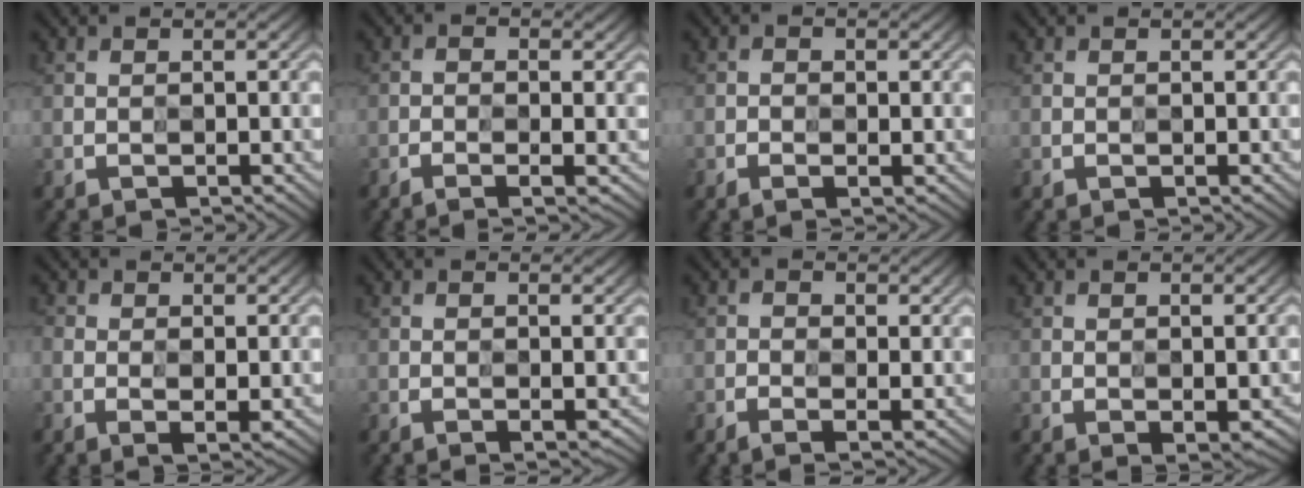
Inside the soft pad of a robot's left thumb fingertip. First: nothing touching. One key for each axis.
{"total": 3.9, "fx": -1.9, "fy": 1.2, "fz": 3.2, "tx": -0.052, "ty": -0.006, "tz": -0.026}
{"total": 1.7, "fx": -1.0, "fy": 0.9, "fz": 1.1, "tx": -0.016, "ty": -0.002, "tz": -0.020}
{"total": 0.0}
{"total": 2.8, "fx": -0.7, "fy": 1.7, "fz": 2.1, "tx": -0.049, "ty": -0.006, "tz": -0.014}
{"total": 1.6, "fx": -0.5, "fy": 0.1, "fz": 1.5, "tx": -0.025, "ty": -0.003, "tz": -0.006}
{"total": 2.6, "fx": -1.1, "fy": 1.2, "fz": 2.0, "tx": -0.035, "ty": -0.004, "tz": -0.022}
{"total": 2.4, "fx": -0.9, "fy": 0.9, "fz": 2.0, "tx": -0.030, "ty": -0.007, "tz": -0.009}